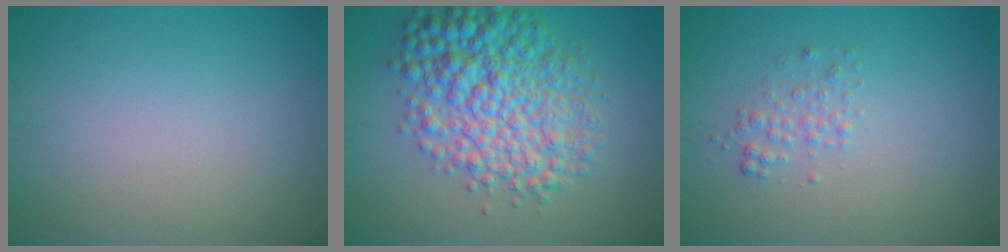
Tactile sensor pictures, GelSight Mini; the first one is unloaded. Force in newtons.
{"total": 8.5, "press": 8.5, "slide": 0.1}
{"total": 1.4, "press": 1.4, "slide": 0.0}